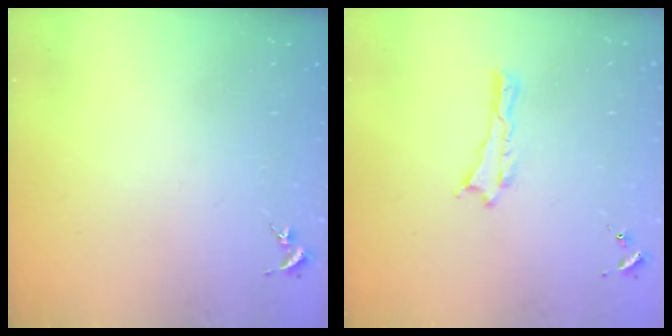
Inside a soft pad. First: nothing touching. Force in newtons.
{"total": 0.0}